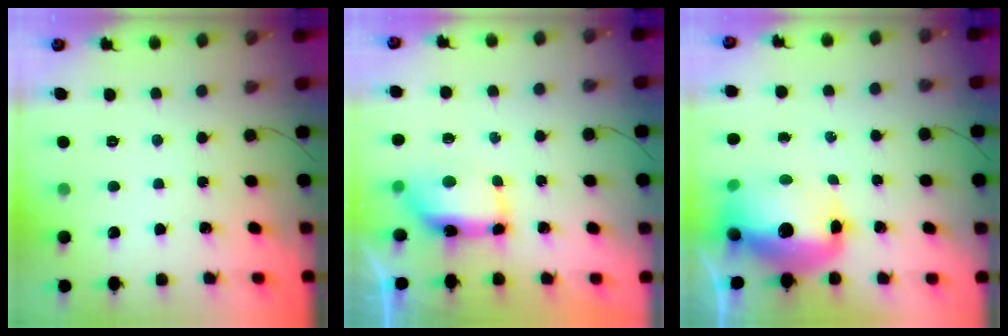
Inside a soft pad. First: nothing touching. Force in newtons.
{"total": 7.4, "press": 7.3, "slide": 0.9}
{"total": 14.9, "press": 14.5, "slide": 3.4}